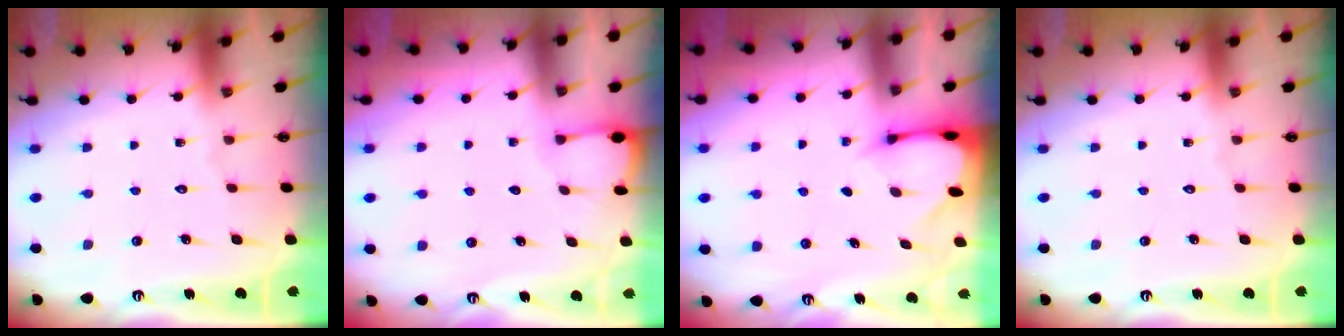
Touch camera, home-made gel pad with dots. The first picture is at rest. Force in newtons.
{"total": 2.0, "press": 2.0, "slide": 0.2}
{"total": 2.0, "press": 2.0, "slide": 0.1}
{"total": 0.0}